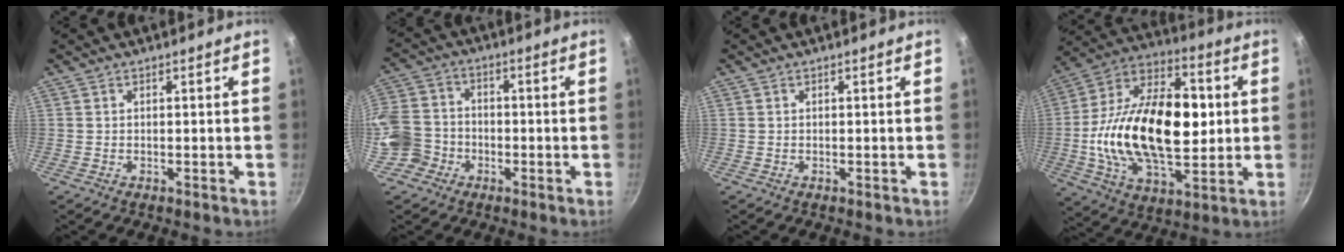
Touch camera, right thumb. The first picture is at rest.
{"total": 8.7, "force": [-3.4, 7.5, 2.8], "torque": [-0.026, 0.036, -0.078]}
{"total": 0.0}
{"total": 27.0, "force": [0.4, 15.4, 22.2], "torque": [-0.368, 0.019, -0.002]}